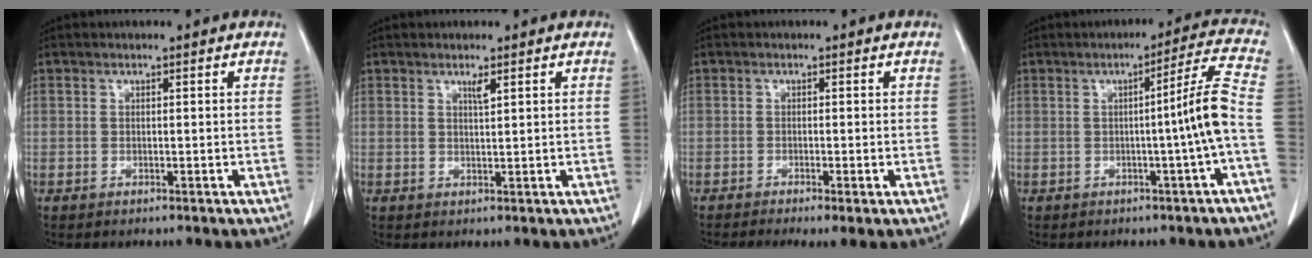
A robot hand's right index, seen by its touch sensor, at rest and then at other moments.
{"total": 1.3, "force": [0.8, 0.0, 1.0], "torque": [-0.019, -0.005, 0.014]}
{"total": 3.8, "force": [-2.4, 0.5, 2.9], "torque": [-0.045, -0.013, -0.038]}
{"total": 7.4, "force": [-1.4, -1.9, 7.0], "torque": [-0.093, 0.007, -0.022]}